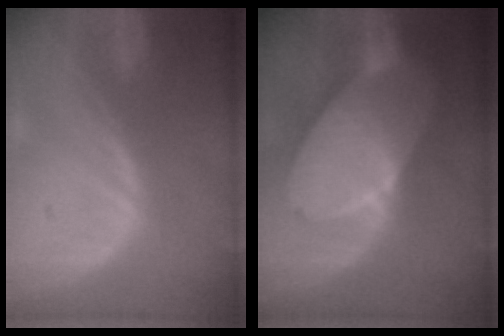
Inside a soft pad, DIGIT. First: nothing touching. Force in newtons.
{"total": 10.1, "press": 10.1, "slide": 0.6}